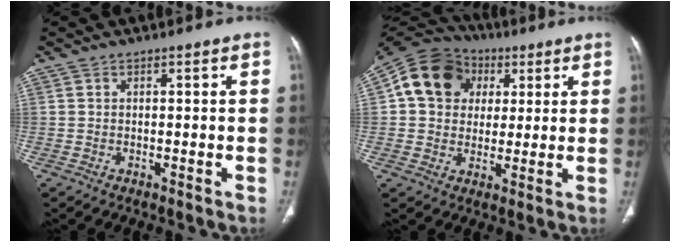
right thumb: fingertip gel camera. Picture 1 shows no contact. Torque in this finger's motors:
{"motor_torque": [0.50, 2.34, 0.60, -0.43, 0.10]}